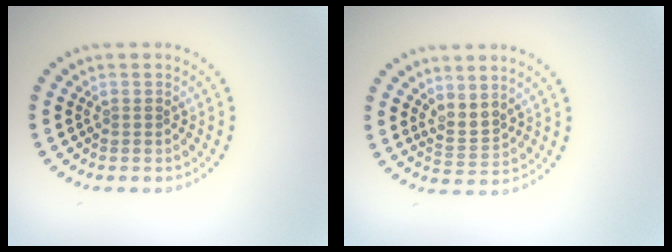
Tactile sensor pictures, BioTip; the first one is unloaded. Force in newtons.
{"total": 2.0, "press": 1.5, "slide": 1.3}